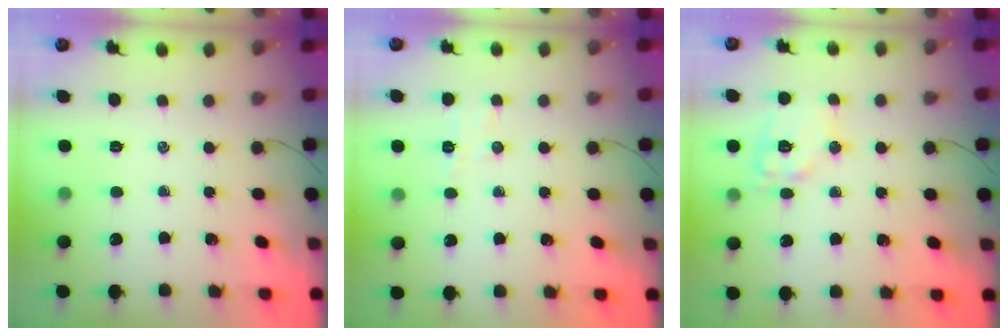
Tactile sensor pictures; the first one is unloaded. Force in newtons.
{"total": 3.9, "press": 3.8, "slide": 1.0}
{"total": 11.3, "press": 11.3, "slide": 1.0}